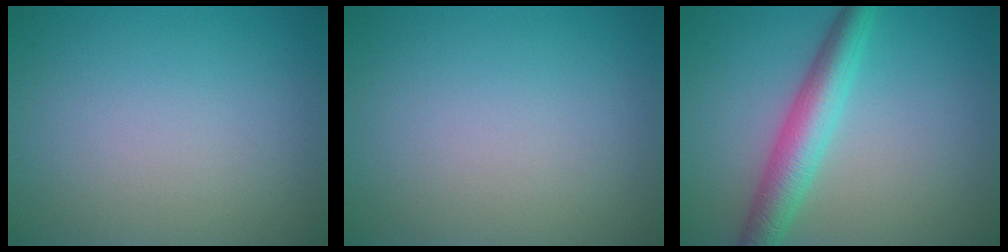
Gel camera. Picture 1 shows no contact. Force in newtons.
{"total": 0.0}
{"total": 4.7, "press": 4.7, "slide": 0.1}